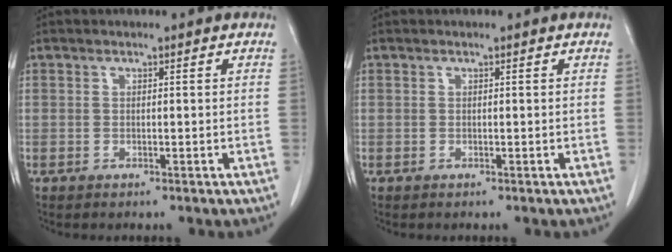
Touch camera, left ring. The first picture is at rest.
{"total": 0.0}